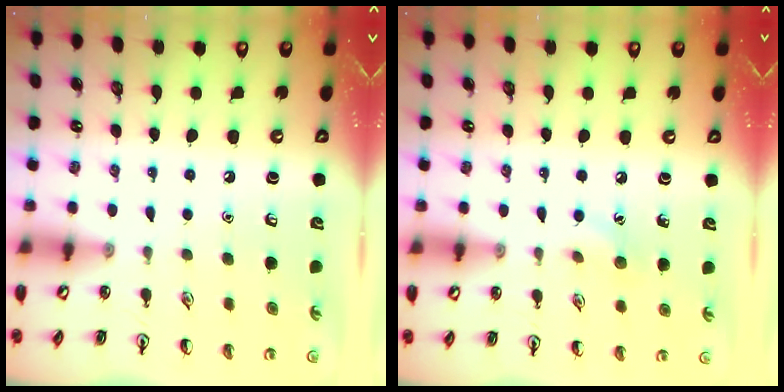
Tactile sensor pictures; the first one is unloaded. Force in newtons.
{"total": 6.5, "press": 6.3, "slide": 1.6}